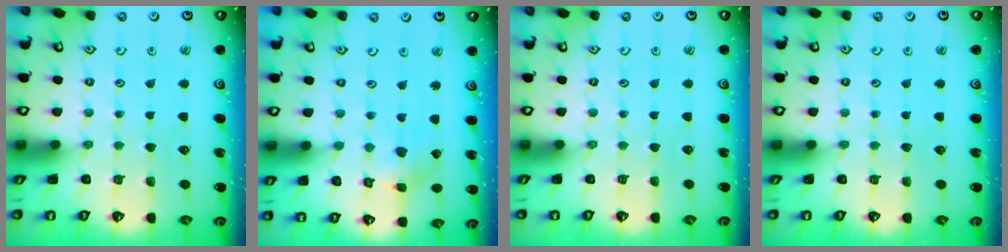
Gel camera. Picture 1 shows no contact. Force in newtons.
{"total": 2.9, "press": 2.9, "slide": 0.2}
{"total": 0.0}
{"total": 0.0}